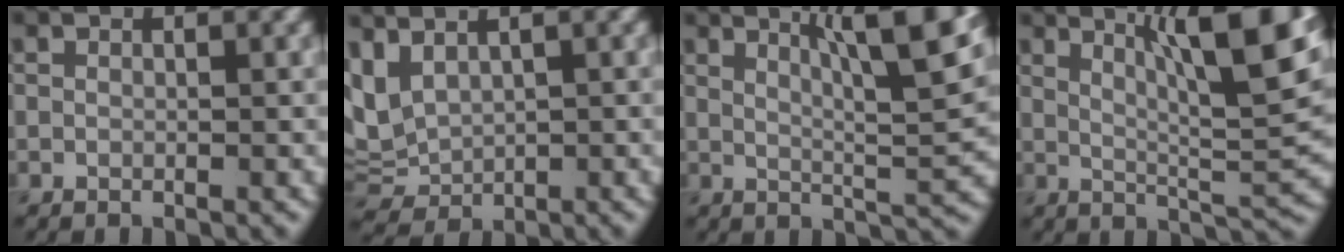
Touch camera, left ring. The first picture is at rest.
{"total": 5.8, "force": [2.1, 3.7, 4.0], "torque": [-0.097, 0.006, 0.052]}
{"total": 9.3, "force": [4.7, 1.9, 7.8], "torque": [-0.092, 0.015, 0.070]}
{"total": 11.4, "force": [5.4, 2.5, 9.8], "torque": [-0.126, 0.013, 0.086]}